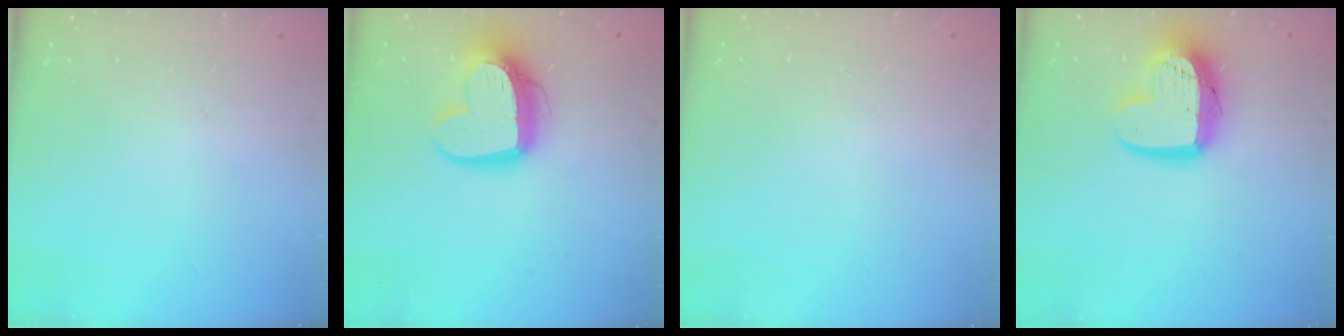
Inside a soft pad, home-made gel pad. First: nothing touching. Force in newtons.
{"total": 14.0, "press": 13.9, "slide": 1.3}
{"total": 0.0}
{"total": 14.4, "press": 14.3, "slide": 1.4}